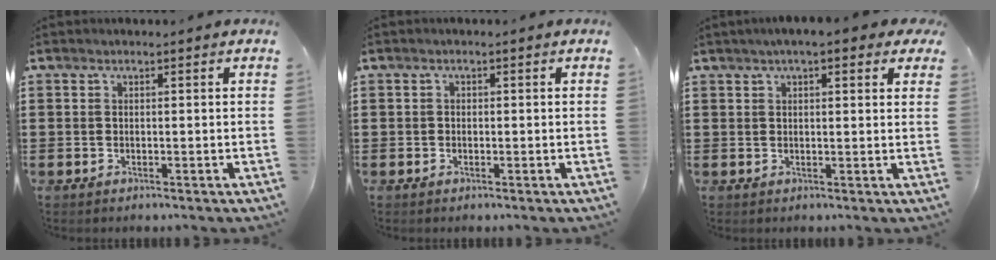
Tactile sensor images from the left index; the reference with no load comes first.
{"total": 0.7, "force": [-0.2, 0.6, 0.3], "torque": [-0.008, 0.002, -0.004]}
{"total": 3.5, "force": [2.2, 0.6, 2.7], "torque": [-0.057, 0.007, 0.038]}